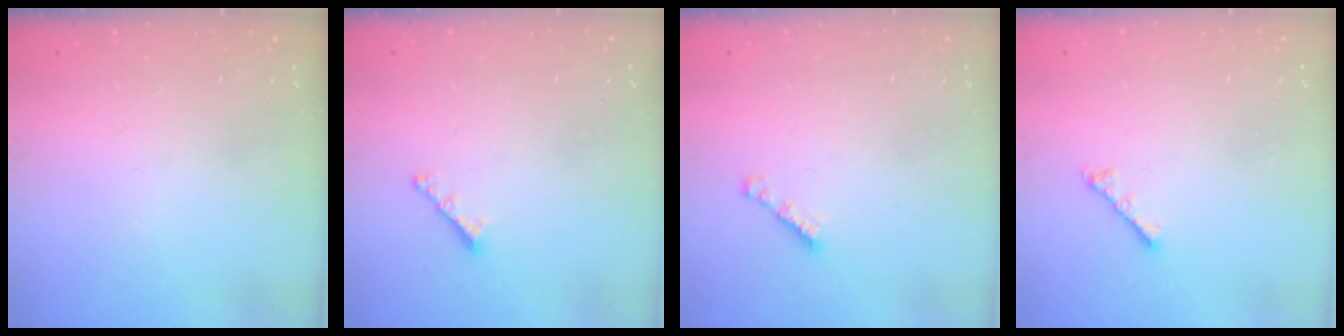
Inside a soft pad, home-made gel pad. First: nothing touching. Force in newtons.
{"total": 2.2, "press": 2.2, "slide": 0.5}
{"total": 1.9, "press": 1.9, "slide": 0.5}
{"total": 3.4, "press": 3.4, "slide": 0.6}